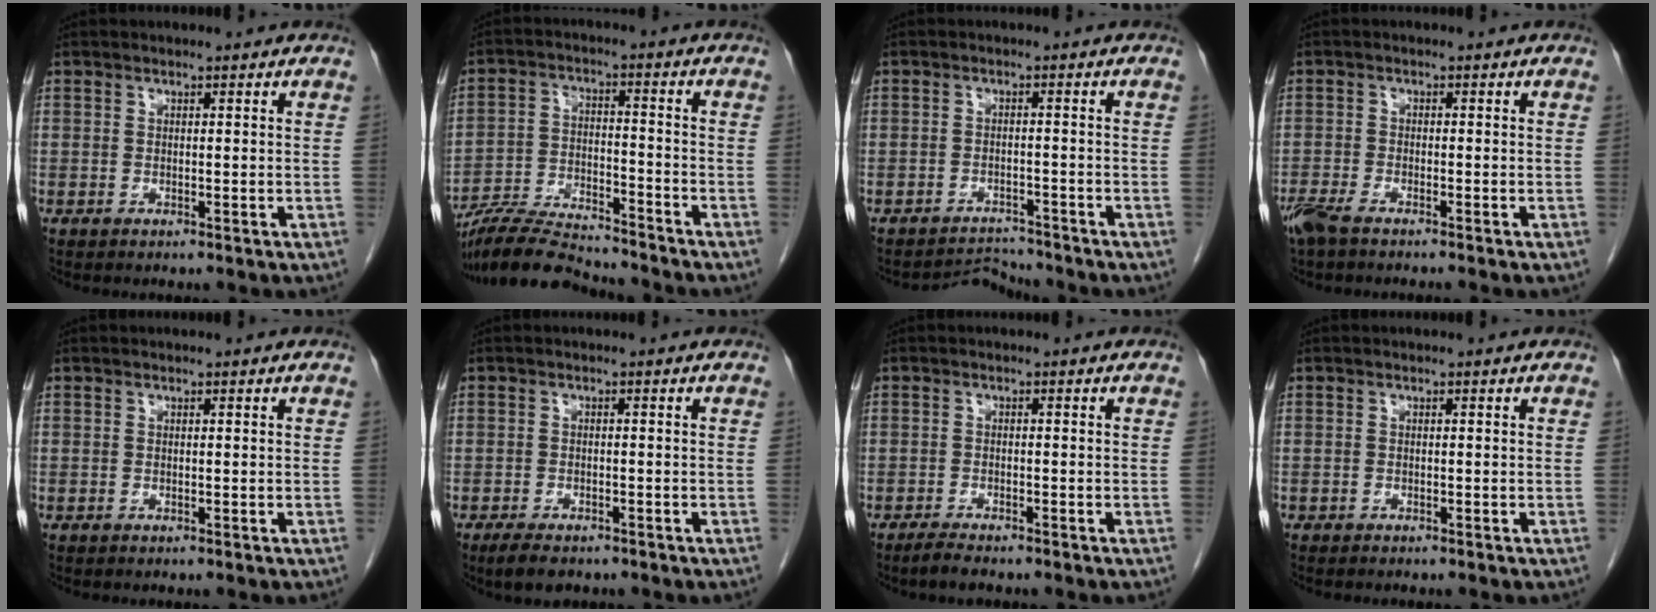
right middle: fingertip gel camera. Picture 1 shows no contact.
{"total": 12.2, "force": [-11.5, 1.0, 3.9], "torque": [-0.068, -0.007, -0.200]}
{"total": 3.2, "force": [-2.8, -0.1, -1.4], "torque": [0.027, -0.002, -0.042]}
{"total": 4.2, "force": [-3.4, 0.7, 2.4], "torque": [-0.045, -0.009, -0.061]}
{"total": 0.0}
{"total": 4.1, "force": [-3.0, 1.7, 2.2], "torque": [-0.038, -0.006, -0.043]}
{"total": 2.5, "force": [-2.1, 0.4, 1.3], "torque": [-0.030, -0.006, -0.035]}
{"total": 0.7, "force": [-0.6, 0.2, 0.2], "torque": [-0.007, -0.001, -0.009]}